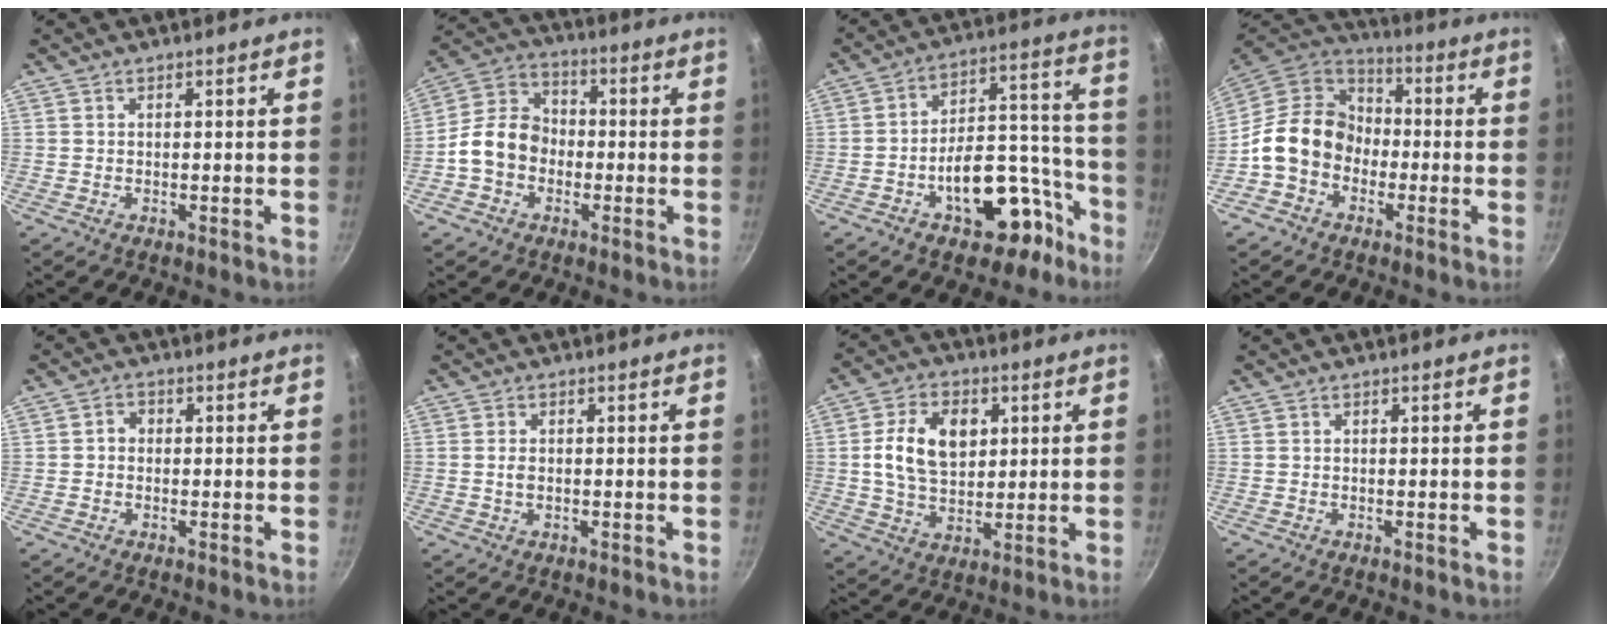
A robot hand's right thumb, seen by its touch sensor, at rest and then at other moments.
{"total": 10.3, "force": [-2.3, 8.3, 5.7], "torque": [-0.073, 0.034, -0.061]}
{"total": 17.5, "force": [-9.2, 9.7, 11.3], "torque": [-0.101, 0.097, -0.127]}
{"total": 13.8, "force": [-2.8, 11.4, 7.3], "torque": [-0.082, 0.044, -0.068]}
{"total": 2.0, "force": [-0.1, 1.7, 0.9], "torque": [-0.008, 0.007, -0.006]}
{"total": 1.7, "force": [0.0, 1.1, 1.3], "torque": [-0.024, 0.001, -0.001]}
{"total": 12.2, "force": [2.6, 8.3, 8.5], "torque": [-0.129, -0.002, 0.042]}
{"total": 0.0}